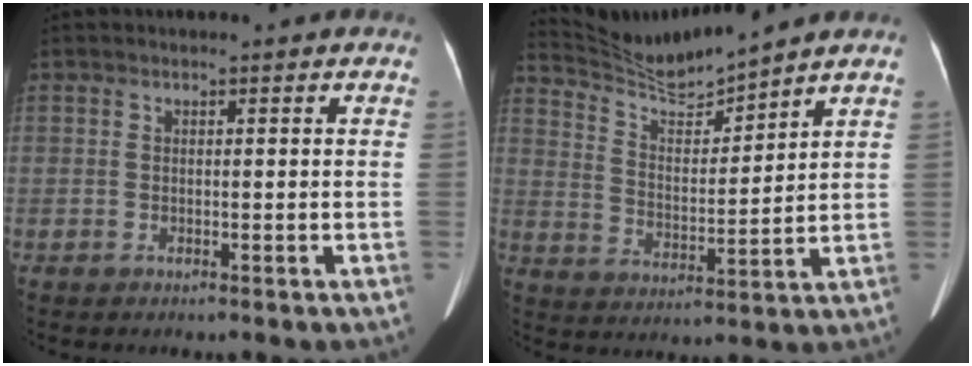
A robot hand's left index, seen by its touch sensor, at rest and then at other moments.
{"total": 7.2, "force": [7.0, -1.4, 0.8], "torque": [-0.031, -0.005, 0.147]}